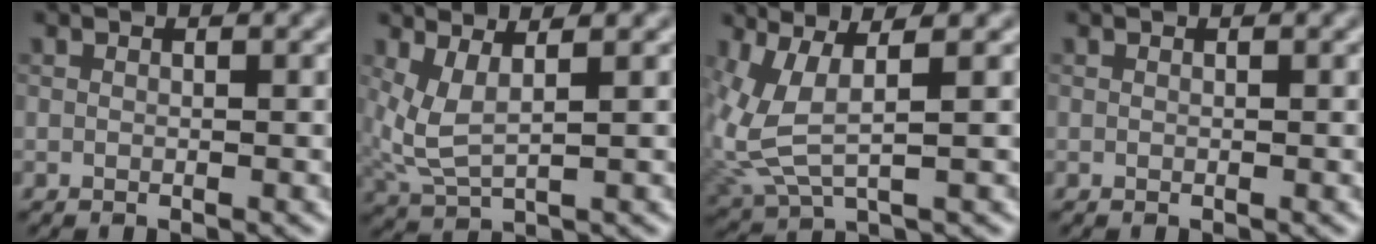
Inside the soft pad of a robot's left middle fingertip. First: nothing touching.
{"total": 3.5, "force": [1.4, 1.1, 3.0], "torque": [-0.082, -0.008, 0.035]}
{"total": 5.3, "force": [0.9, 2.2, 4.8], "torque": [-0.139, -0.010, 0.028]}
{"total": 0.0}